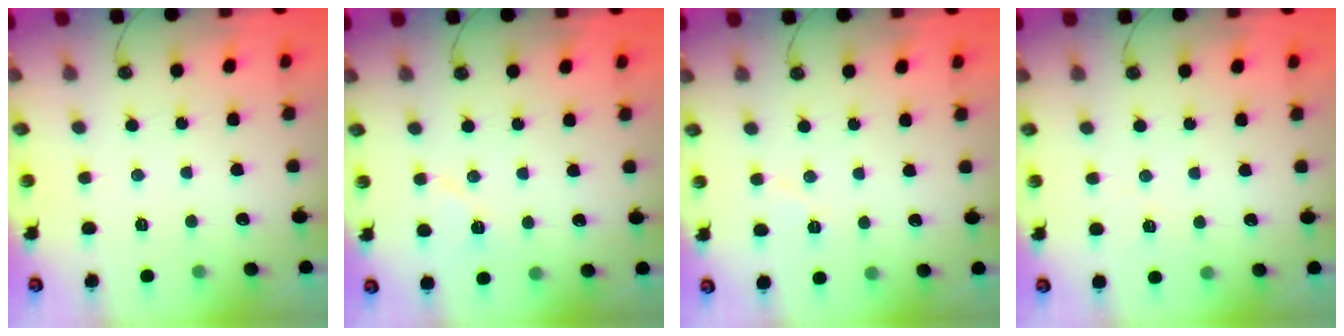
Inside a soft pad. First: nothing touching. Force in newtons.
{"total": 6.5, "press": 6.4, "slide": 1.0}
{"total": 3.9, "press": 3.3, "slide": 1.9}
{"total": 2.8, "press": 2.7, "slide": 0.9}